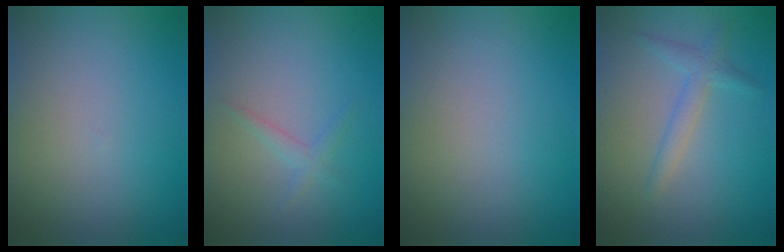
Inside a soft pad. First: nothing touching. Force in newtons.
{"total": 1.1, "press": 1.1, "slide": 0.0}
{"total": 0.0}
{"total": 1.9, "press": 1.9, "slide": 0.1}